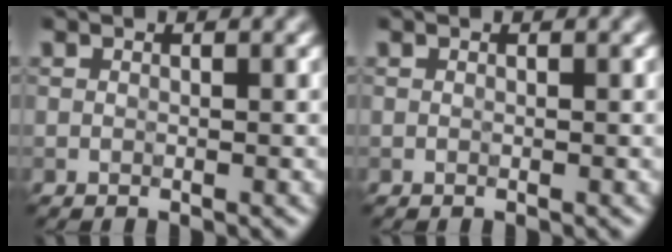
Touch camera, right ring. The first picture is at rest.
{"total": 0.0}